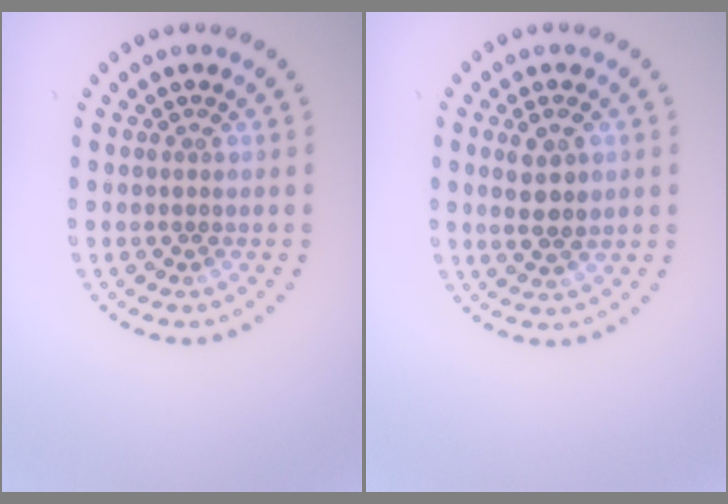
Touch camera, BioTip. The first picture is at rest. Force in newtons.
{"total": 2.9, "press": 2.8, "slide": 0.8}